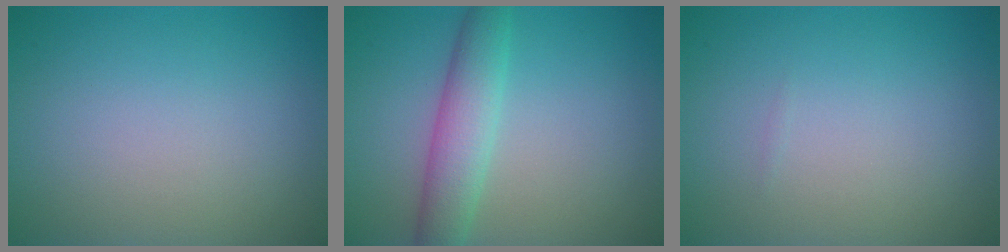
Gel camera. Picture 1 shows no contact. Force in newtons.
{"total": 4.0, "press": 4.0, "slide": 0.1}
{"total": 0.0}